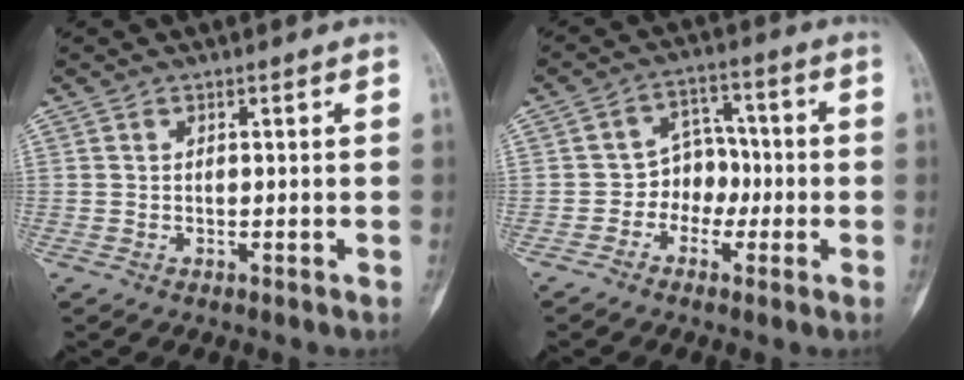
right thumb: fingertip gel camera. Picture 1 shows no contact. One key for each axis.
{"total": 6.3, "fx": -1.9, "fy": 5.3, "fz": 2.9, "tx": -0.001, "ty": 0.027, "tz": -0.046}